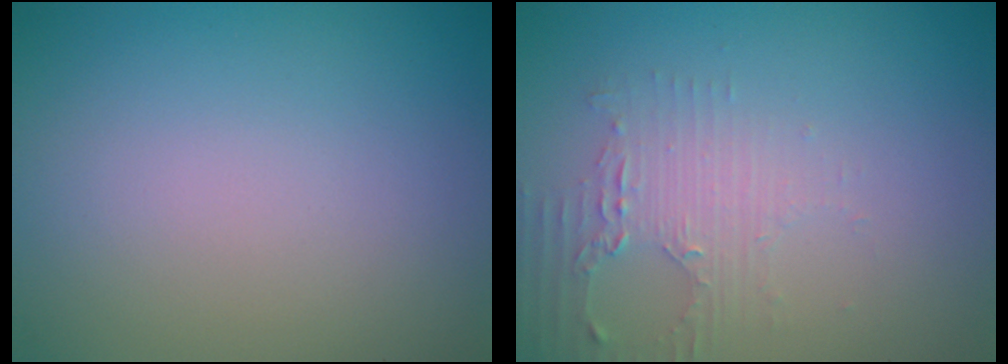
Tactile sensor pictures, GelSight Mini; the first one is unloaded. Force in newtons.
{"total": 2.2, "press": 2.1, "slide": 0.6}